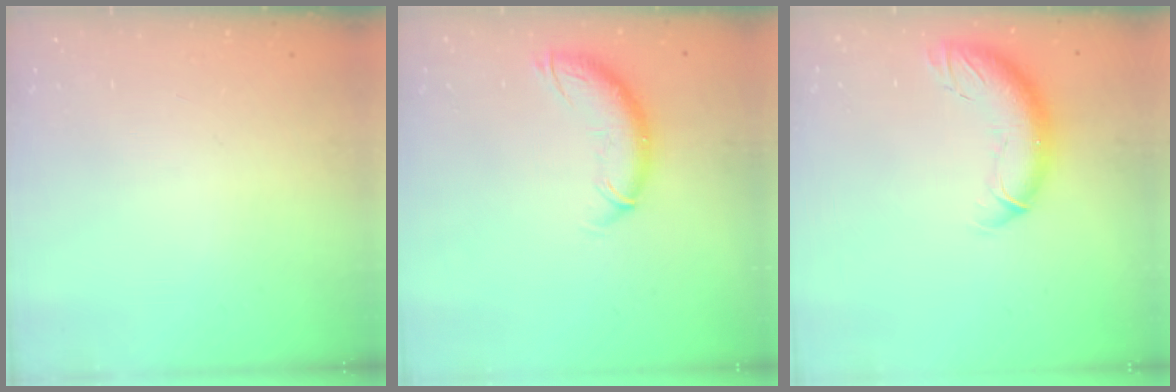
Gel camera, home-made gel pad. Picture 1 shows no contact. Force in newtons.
{"total": 10.6, "press": 10.6, "slide": 1.0}
{"total": 12.0, "press": 11.7, "slide": 3.0}